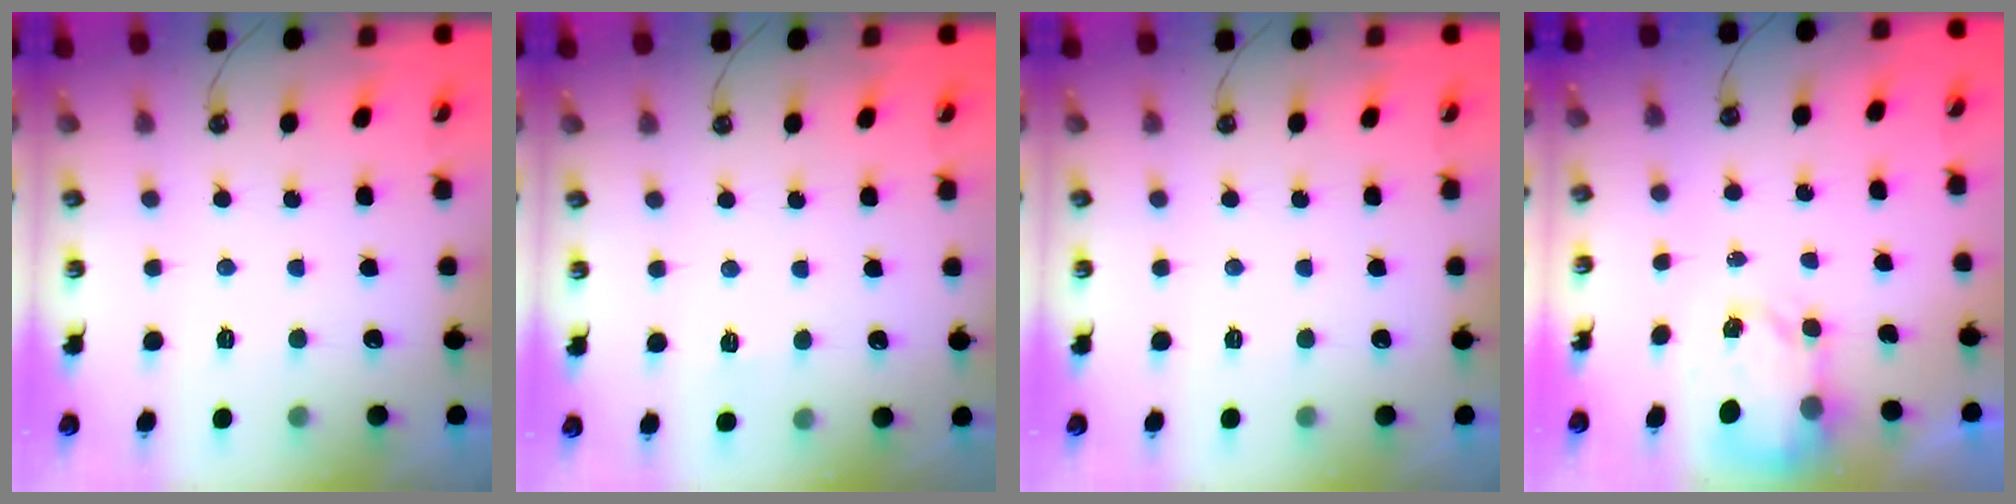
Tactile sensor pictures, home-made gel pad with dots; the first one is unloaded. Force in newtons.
{"total": 4.0, "press": 4.0, "slide": 0.5}
{"total": 0.0}
{"total": 3.9, "press": 3.8, "slide": 0.5}